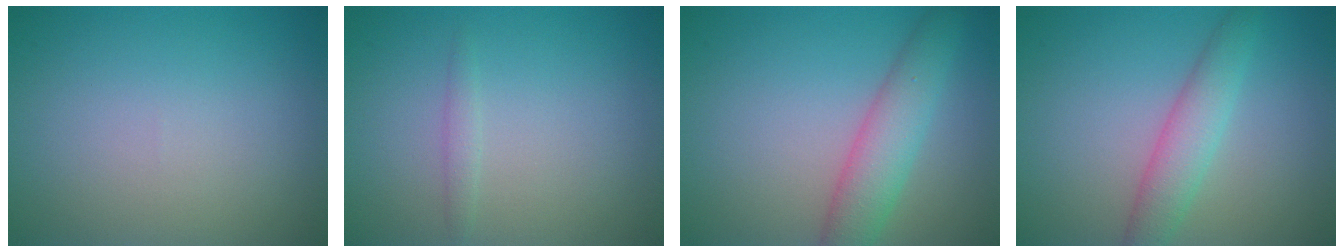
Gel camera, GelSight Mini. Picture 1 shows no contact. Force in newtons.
{"total": 0.8, "press": 0.8, "slide": 0.0}
{"total": 4.3, "press": 4.3, "slide": 0.0}
{"total": 3.3, "press": 3.3, "slide": 0.2}